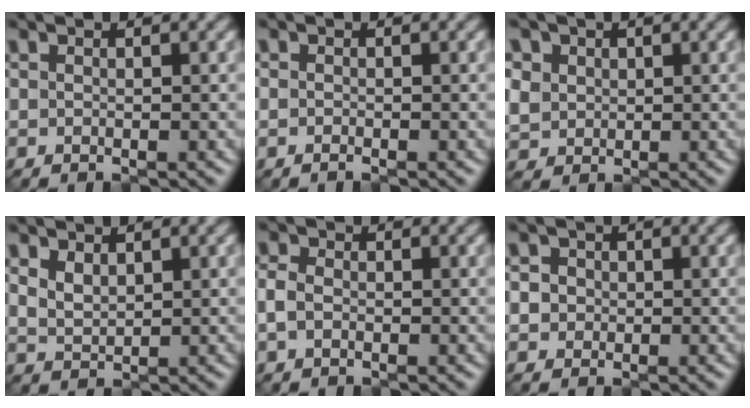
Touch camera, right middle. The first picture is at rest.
{"total": 0.5, "force": [-0.4, 0.3, 0.2], "torque": [0.000, -0.001, -0.008]}
{"total": 4.9, "force": [1.8, 4.1, 1.9], "torque": [-0.080, 0.015, 0.037]}
{"total": 2.0, "force": [1.2, 1.2, 1.2], "torque": [-0.028, -0.003, 0.029]}
{"total": 2.1, "force": [-0.3, 1.7, 1.3], "torque": [-0.027, 0.001, -0.012]}
{"total": 2.9, "force": [0.7, 2.5, 1.2], "torque": [-0.004, 0.014, -0.004]}